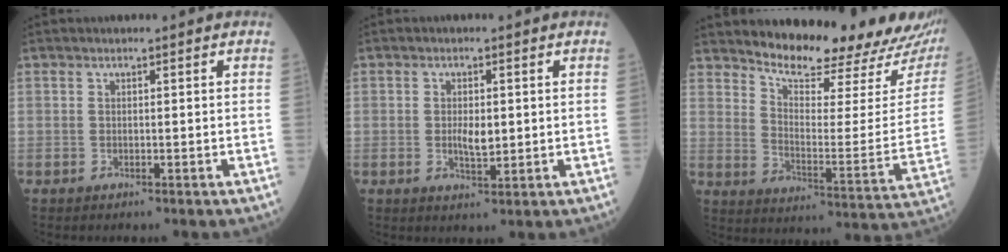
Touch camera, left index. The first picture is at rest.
{"total": 3.0, "force": [0.0, 1.2, 2.7], "torque": [-0.044, -0.004, 0.003]}
{"total": 20.0, "force": [18.6, 3.0, 6.8], "torque": [-0.085, -0.081, 0.241]}